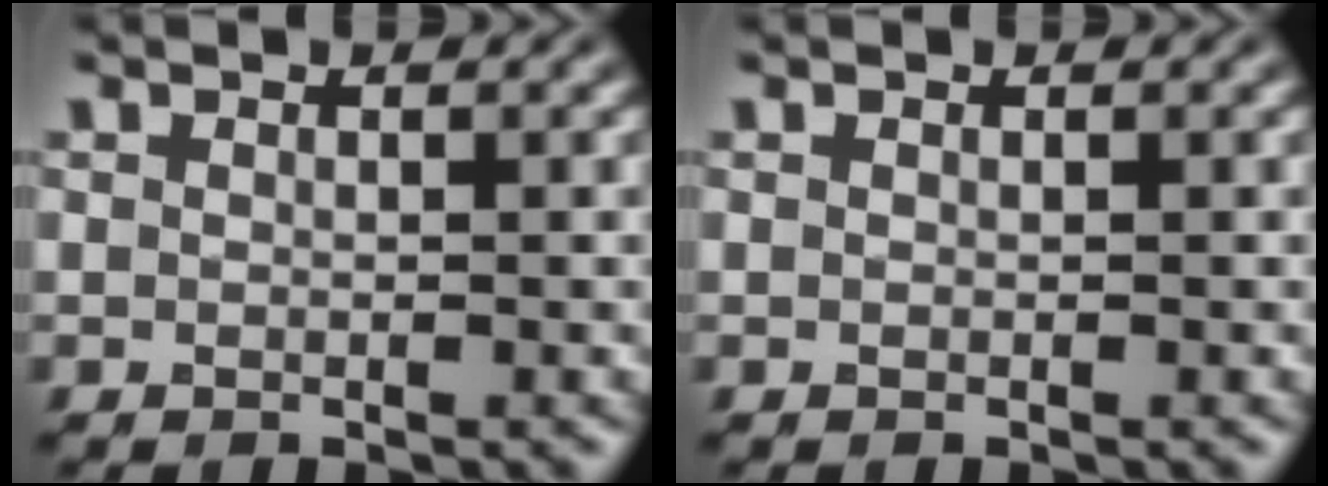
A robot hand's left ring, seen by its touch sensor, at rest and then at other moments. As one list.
[{"total": 0.0}]